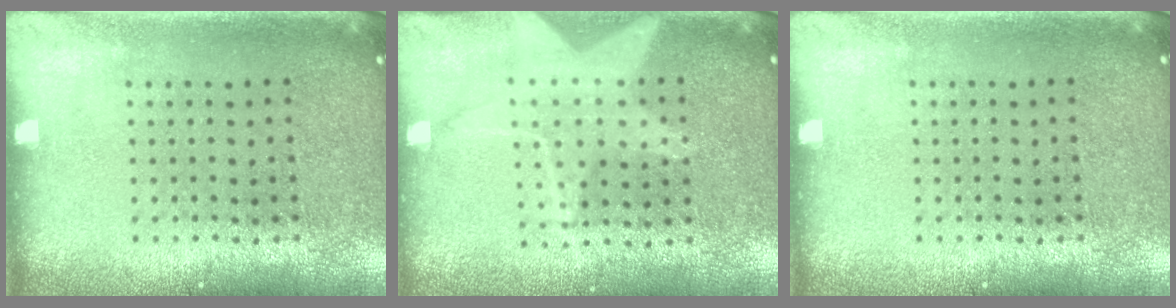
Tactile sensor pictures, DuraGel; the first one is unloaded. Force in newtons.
{"total": 1.0, "press": 1.0, "slide": 0.2}
{"total": 0.0}